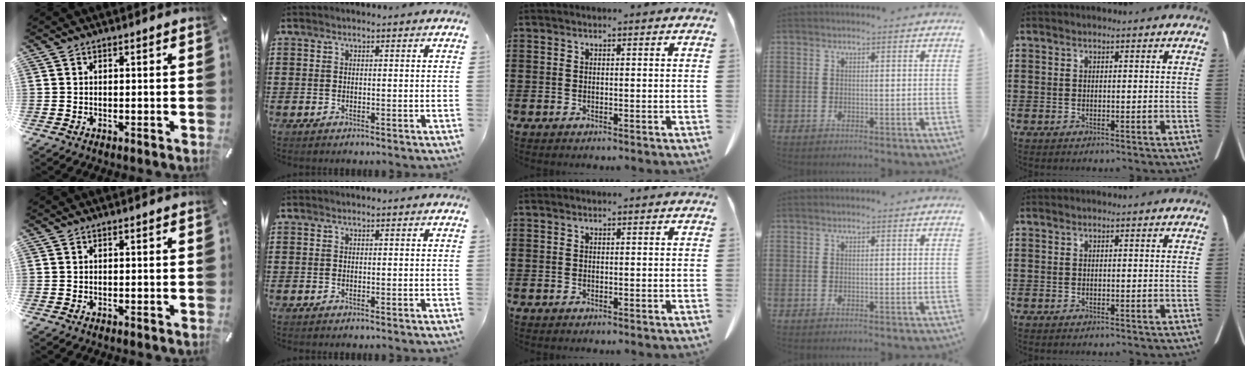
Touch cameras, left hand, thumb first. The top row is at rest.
{}